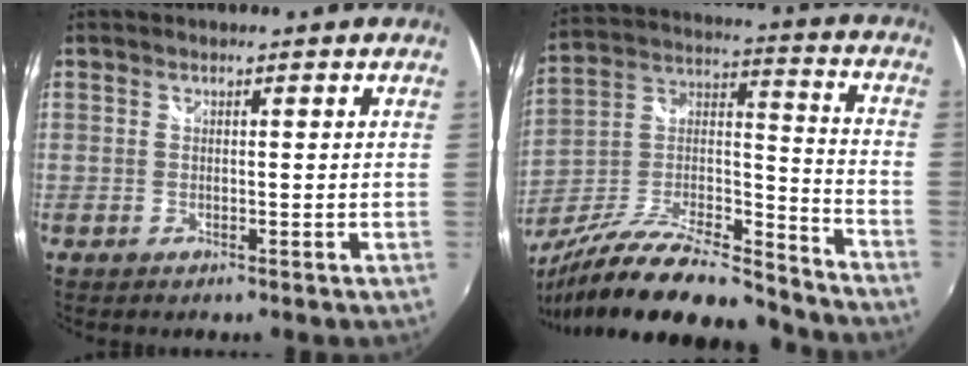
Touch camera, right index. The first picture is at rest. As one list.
[{"total": 25.1, "force": [-20.0, 6.8, 13.6], "torque": [-0.245, -0.011, -0.325]}]